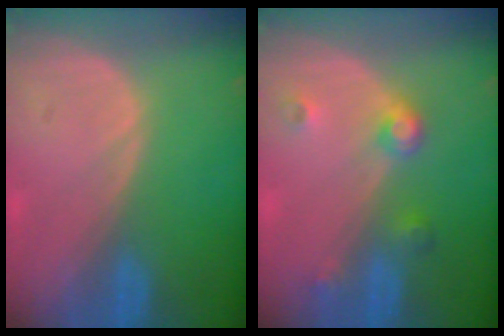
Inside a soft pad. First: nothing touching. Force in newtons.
{"total": 3.8, "press": 3.5, "slide": 1.5}